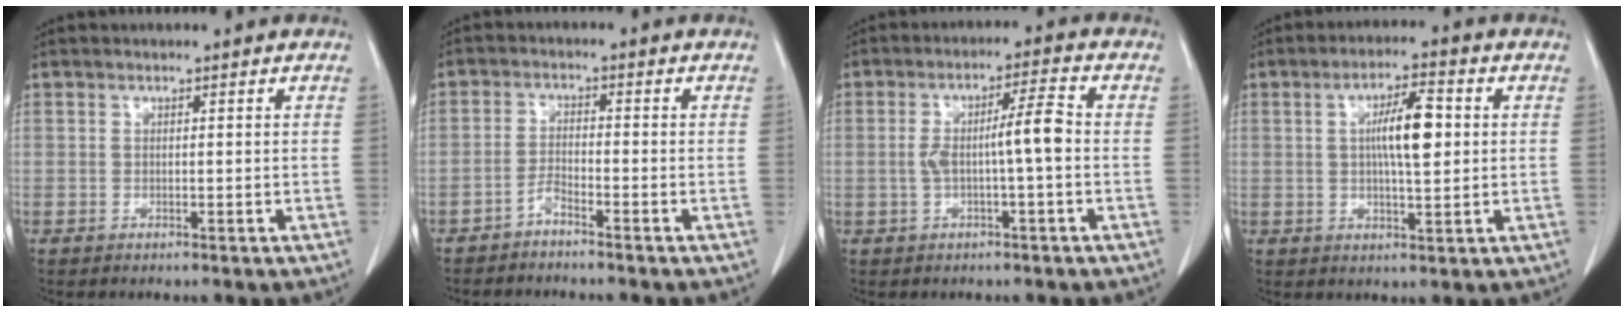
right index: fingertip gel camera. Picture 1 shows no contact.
{"total": 2.2, "force": [-2.0, 0.1, 0.9], "torque": [-0.018, 0.000, -0.041]}
{"total": 6.1, "force": [-0.5, 0.3, 6.0], "torque": [-0.109, 0.015, -0.007]}
{"total": 7.5, "force": [1.1, 1.5, 7.3], "torque": [-0.127, 0.008, 0.018]}